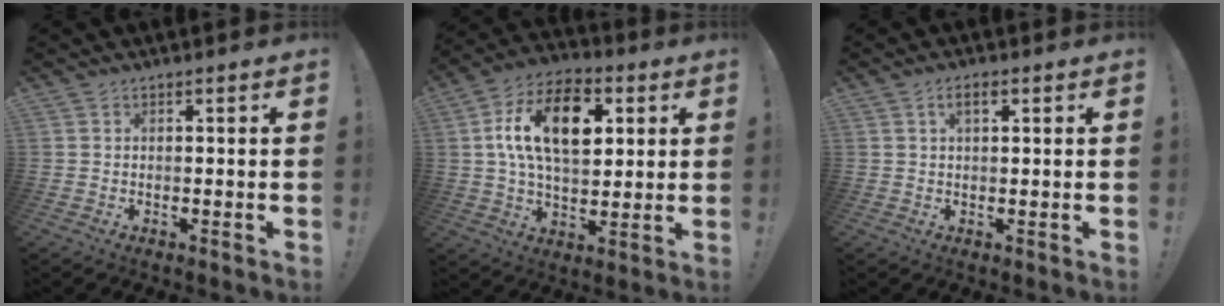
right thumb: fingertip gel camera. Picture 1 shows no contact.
{"total": 18.8, "force": [5.2, 11.2, 14.2], "torque": [-0.239, -0.004, 0.087]}
{"total": 2.9, "force": [1.1, 1.4, 2.4], "torque": [-0.036, 0.000, 0.014]}